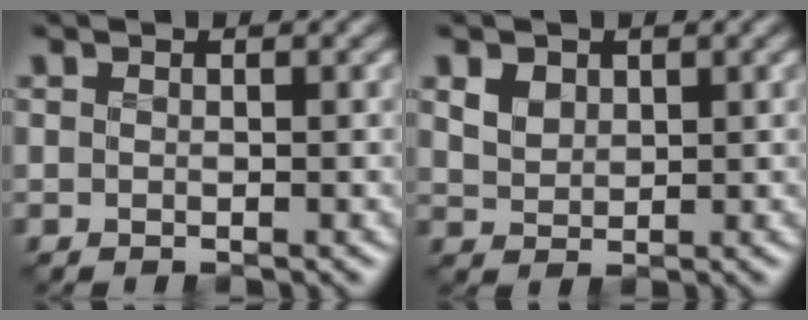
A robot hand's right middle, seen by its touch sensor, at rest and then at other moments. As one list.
[{"total": 2.4, "force": [1.1, 1.7, 1.2], "torque": [-0.033, -0.001, 0.019]}]